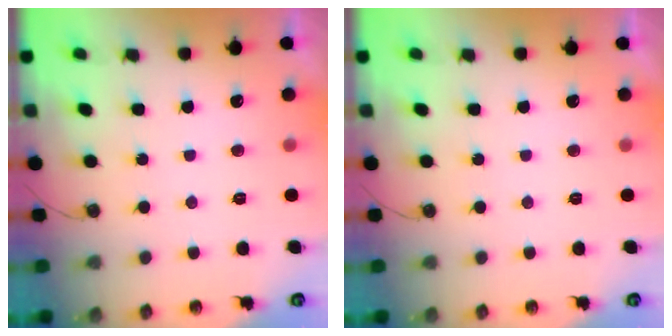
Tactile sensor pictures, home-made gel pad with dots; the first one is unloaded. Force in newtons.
{"total": 0.0}